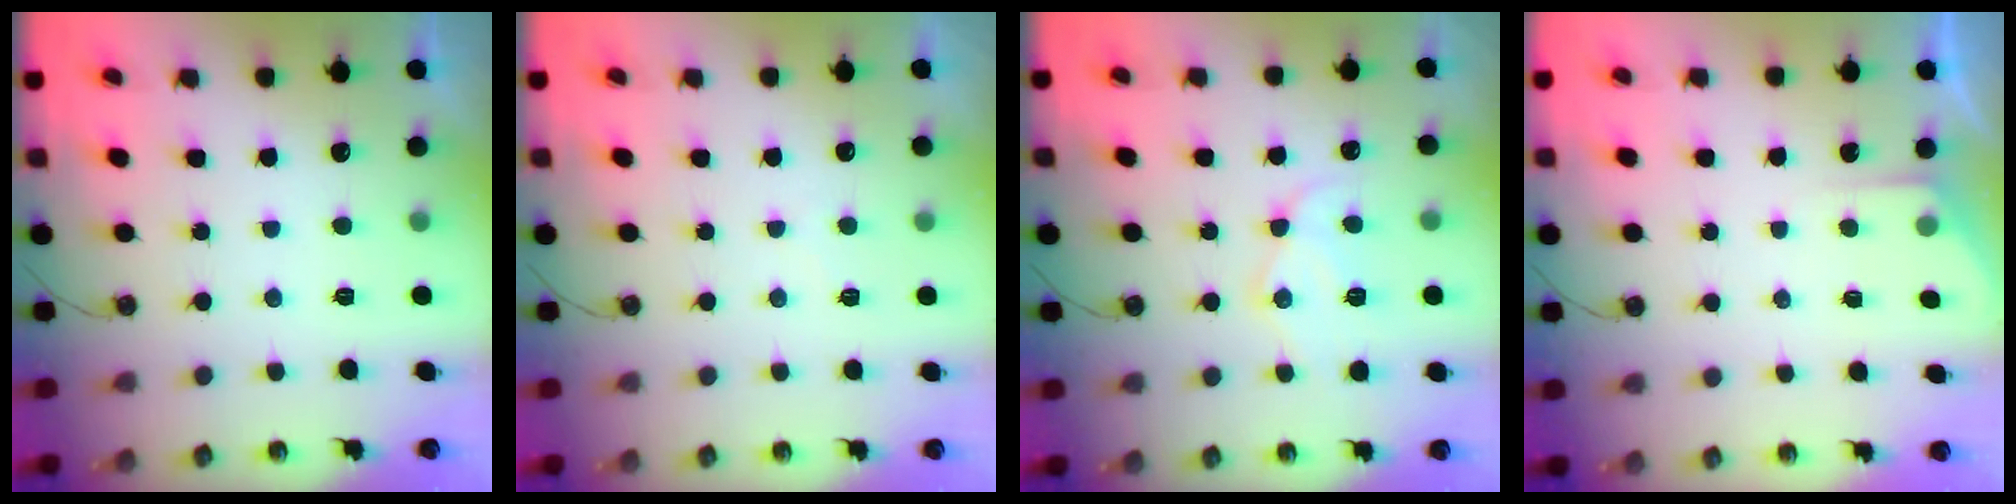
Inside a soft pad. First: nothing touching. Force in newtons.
{"total": 2.7, "press": 2.7, "slide": 0.3}
{"total": 13.1, "press": 13.1, "slide": 1.1}
{"total": 3.5, "press": 3.5, "slide": 0.5}